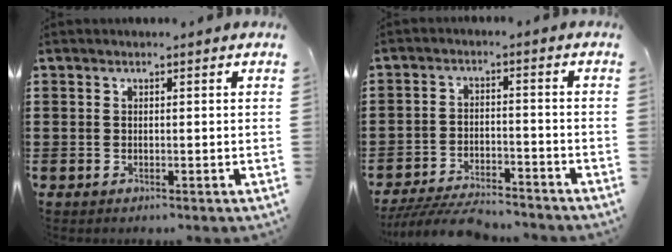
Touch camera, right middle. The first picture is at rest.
{"total": 6.3, "force": [-6.0, 0.8, 1.7], "torque": [-0.034, 0.002, -0.117]}